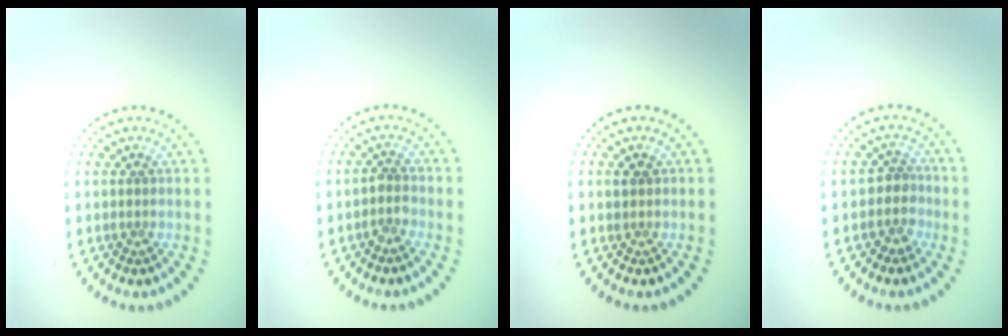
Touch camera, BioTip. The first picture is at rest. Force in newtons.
{"total": 1.2, "press": 1.1, "slide": 0.5}
{"total": 1.0, "press": 1.0, "slide": 0.4}
{"total": 2.0, "press": 1.5, "slide": 1.3}